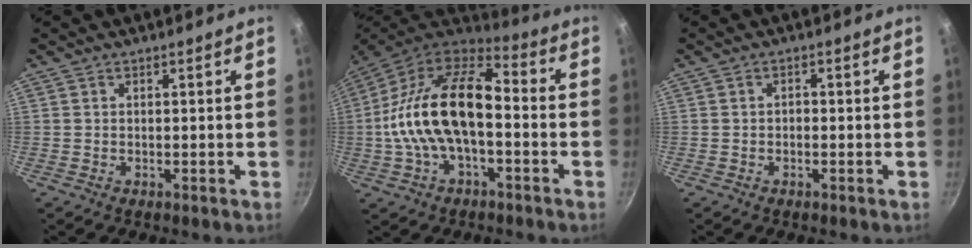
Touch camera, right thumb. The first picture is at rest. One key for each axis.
{"total": 20.5, "fx": -2.1, "fy": 10.7, "fz": 17.3, "tx": -0.309, "ty": 0.044, "tz": -0.051}
{"total": 0.8, "fx": -0.4, "fy": 0.5, "fz": 0.4, "tx": -0.008, "ty": 0.004, "tz": -0.007}